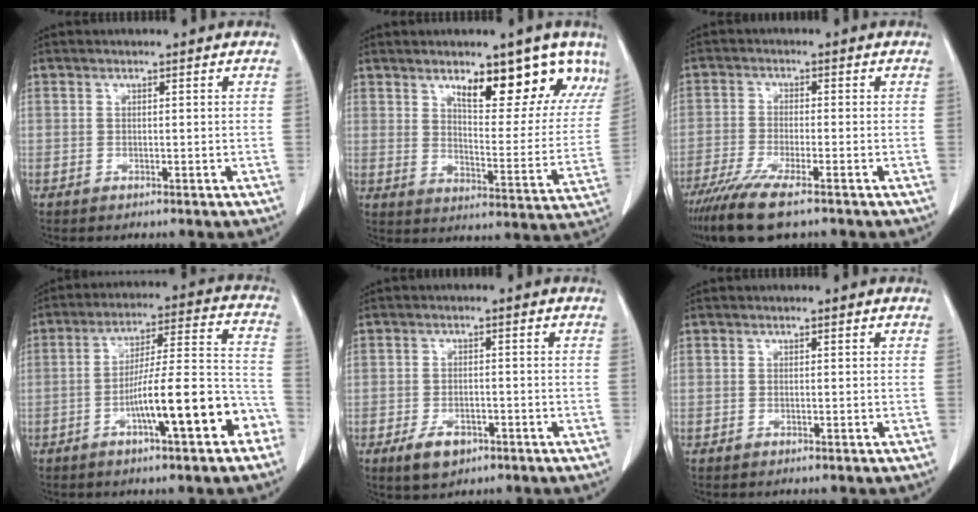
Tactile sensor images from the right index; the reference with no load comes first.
{"total": 16.6, "force": [11.1, 6.0, 10.8], "torque": [-0.117, -0.015, 0.151]}
{"total": 10.4, "force": [-7.2, 2.4, 7.1], "torque": [-0.131, -0.025, -0.121]}
{"total": 15.0, "force": [-6.3, 2.4, 13.4], "torque": [-0.206, 0.026, -0.092]}
{"total": 5.6, "force": [-3.1, 3.4, 3.3], "torque": [-0.061, -0.001, -0.043]}
{"total": 0.0}